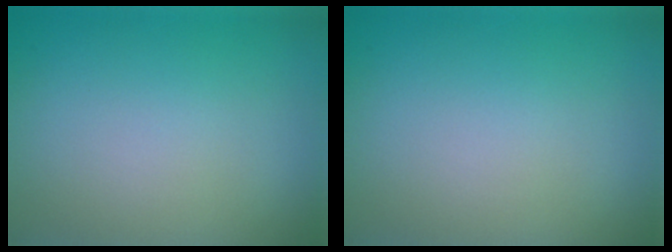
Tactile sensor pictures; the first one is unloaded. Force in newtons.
{"total": 0.0}